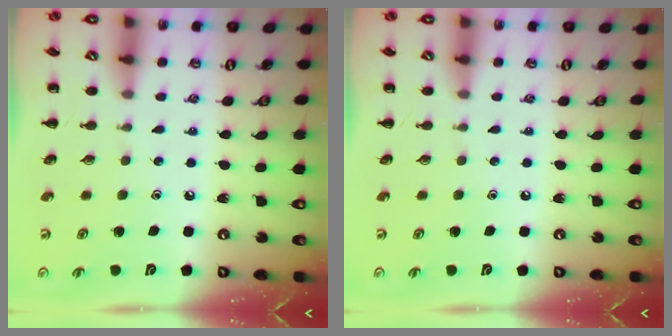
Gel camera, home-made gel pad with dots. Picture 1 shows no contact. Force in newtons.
{"total": 0.0}